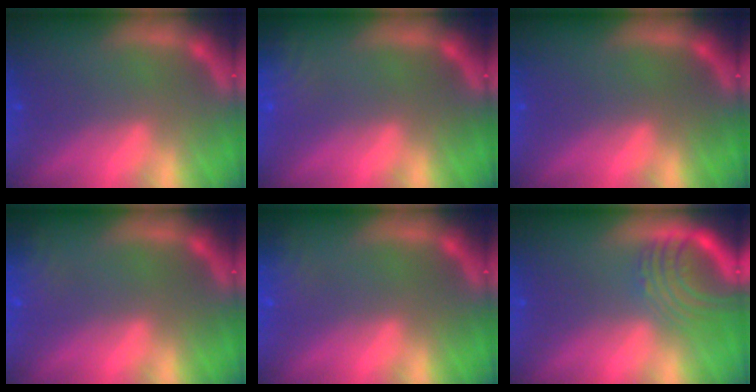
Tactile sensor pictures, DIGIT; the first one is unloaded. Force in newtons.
{"total": 3.5}
{"total": 0.0}
{"total": 3.0}
{"total": 3.0}
{"total": 6.1}